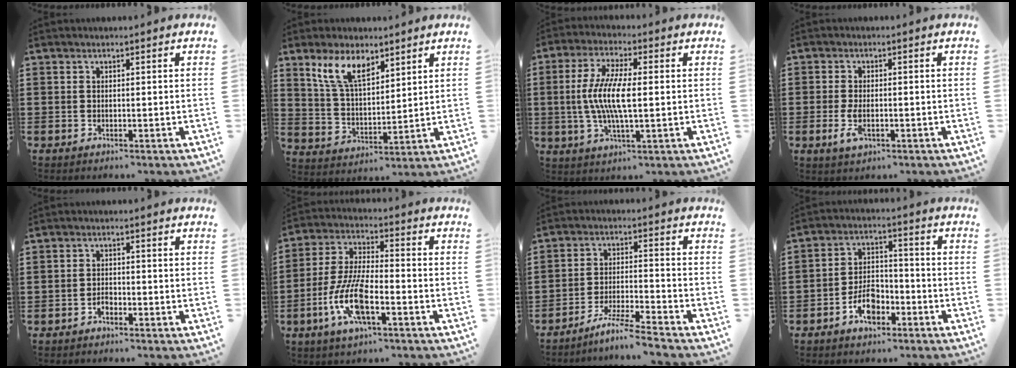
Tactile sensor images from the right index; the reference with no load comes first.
{"total": 8.3, "force": [5.8, 3.2, 5.0], "torque": [-0.116, -0.003, 0.109]}
{"total": 8.5, "force": [-0.3, 2.2, 8.2], "torque": [-0.173, -0.007, -0.012]}
{"total": 3.3, "force": [-1.0, 1.5, 2.8], "torque": [-0.073, -0.008, -0.024]}
{"total": 1.5, "force": [-1.1, 0.8, 0.6], "torque": [-0.015, -0.001, -0.023]}
{"total": 10.4, "force": [-4.1, 3.4, 9.0], "torque": [-0.206, -0.009, -0.080]}
{"total": 6.1, "force": [-5.5, -0.7, 2.5], "torque": [-0.054, -0.016, -0.108]}
{"total": 6.5, "force": [-3.4, 3.6, 4.2], "torque": [-0.080, 0.011, -0.064]}